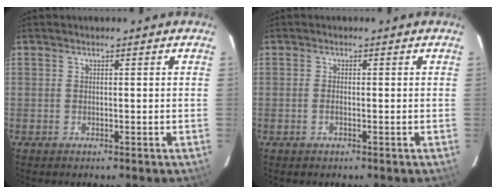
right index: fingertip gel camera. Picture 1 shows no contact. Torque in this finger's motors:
{"motor_torque": [-0.04, 0.05, -0.06, 0.00]}